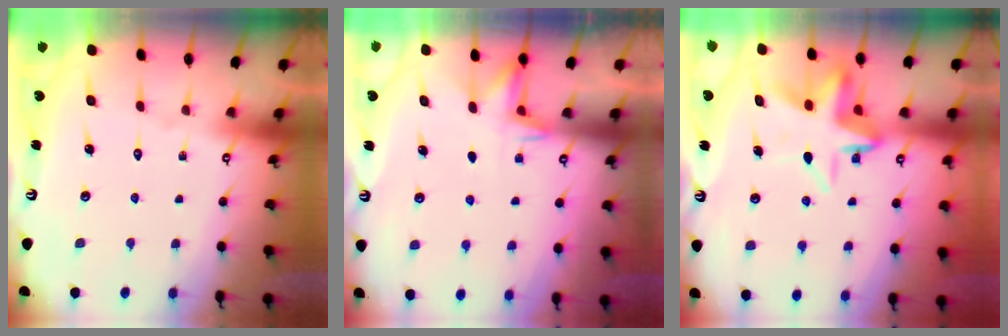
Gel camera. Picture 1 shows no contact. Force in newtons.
{"total": 4.4, "press": 4.1, "slide": 1.4}
{"total": 7.7, "press": 7.2, "slide": 2.8}